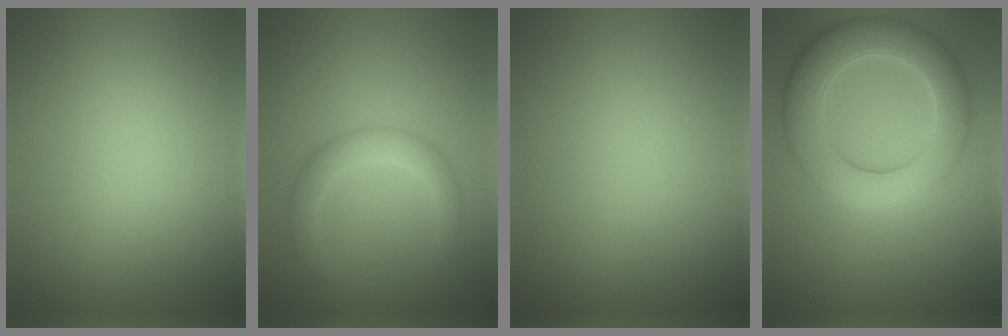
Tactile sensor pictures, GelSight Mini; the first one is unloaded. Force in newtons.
{"total": 3.4, "press": 3.3, "slide": 0.3}
{"total": 0.0}
{"total": 8.4, "press": 8.4, "slide": 0.3}